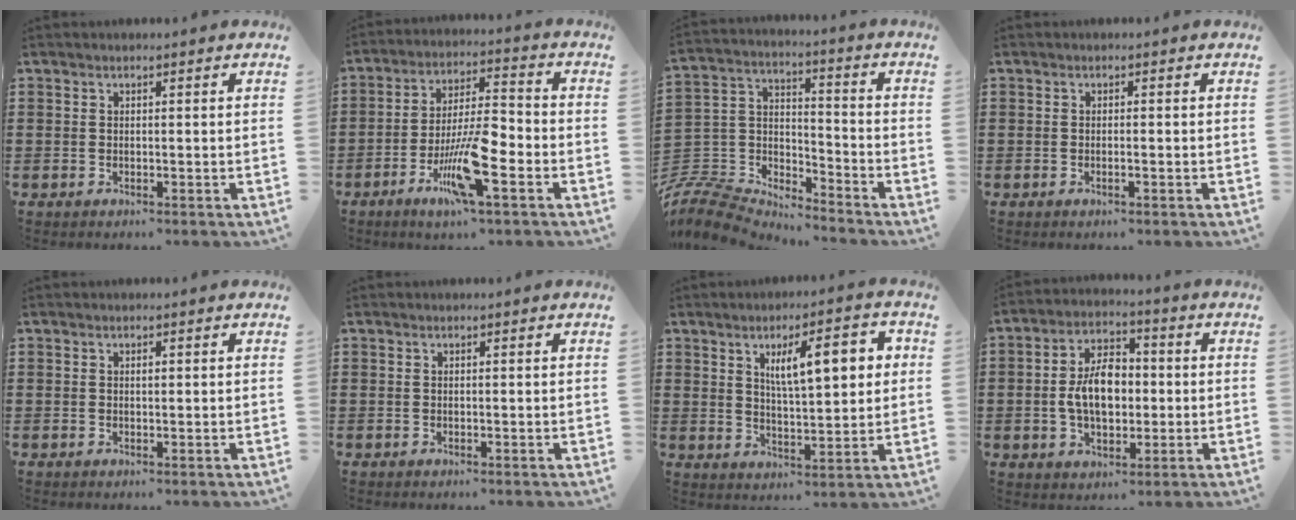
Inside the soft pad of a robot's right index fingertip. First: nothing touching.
{"total": 11.0, "force": [-4.5, 2.8, 9.6], "torque": [-0.185, 0.004, -0.081]}
{"total": 8.4, "force": [-8.0, 1.9, 1.6], "torque": [-0.061, -0.003, -0.169]}
{"total": 0.5, "force": [-0.3, 0.1, 0.5], "torque": [-0.009, -0.003, -0.004]}
{"total": 0.6, "force": [0.2, 0.3, 0.5], "torque": [-0.011, -0.001, 0.003]}
{"total": 0.0}
{"total": 8.8, "force": [2.9, 2.8, 7.8], "torque": [-0.130, 0.000, 0.043]}
{"total": 8.0, "force": [-0.3, 4.8, 6.3], "torque": [-0.125, 0.004, -0.016]}